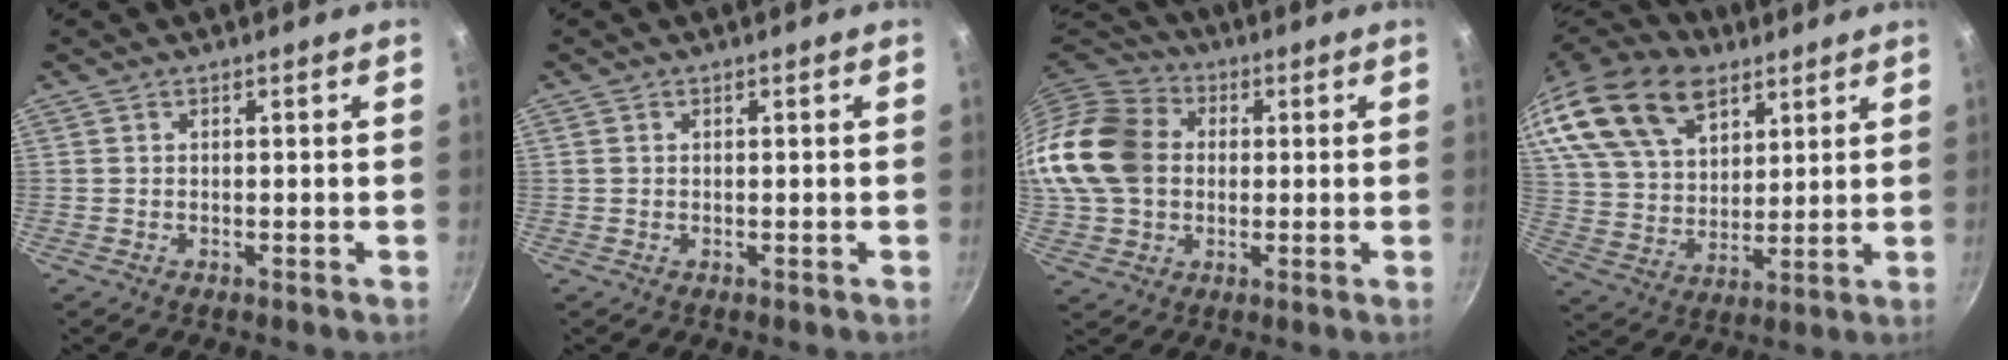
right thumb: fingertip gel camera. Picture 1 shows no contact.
{"total": 0.6, "force": [0.2, 0.4, 0.3], "torque": [-0.005, 0.002, 0.003]}
{"total": 19.0, "force": [1.7, 15.0, 11.4], "torque": [-0.219, 0.029, 0.022]}
{"total": 24.1, "force": [15.4, 15.2, 10.5], "torque": [-0.195, -0.026, 0.290]}